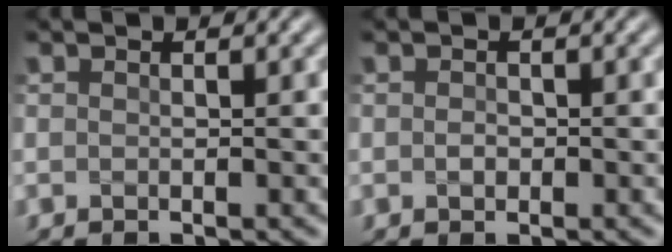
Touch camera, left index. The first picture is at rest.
{"total": 0.7, "force": [0.0, 0.6, 0.3], "torque": [-0.008, 0.002, -0.001]}